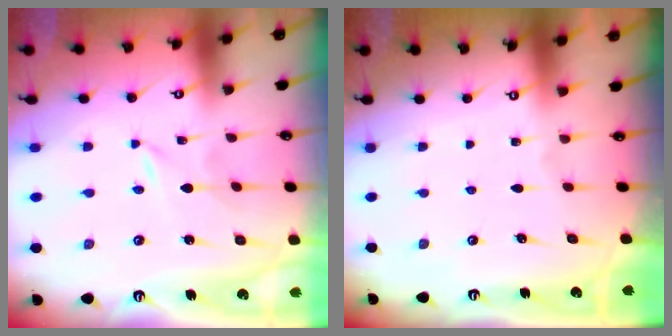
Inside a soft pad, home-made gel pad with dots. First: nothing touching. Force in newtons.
{"total": 0.0}